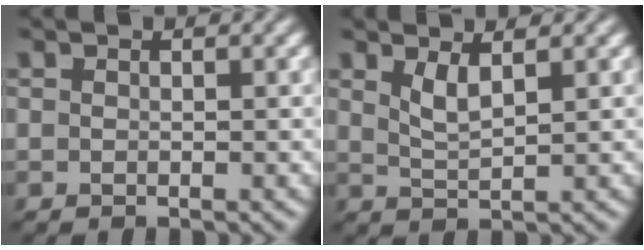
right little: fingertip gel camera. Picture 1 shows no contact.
{"total": 1.8, "force": [1.0, -0.1, 1.4], "torque": [-0.022, -0.007, 0.023]}